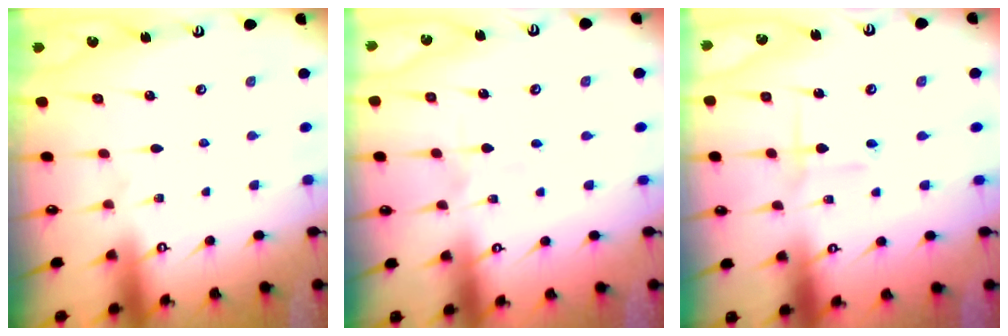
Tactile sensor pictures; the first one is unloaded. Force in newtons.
{"total": 2.2, "press": 2.0, "slide": 0.8}
{"total": 2.1, "press": 2.1, "slide": 0.6}